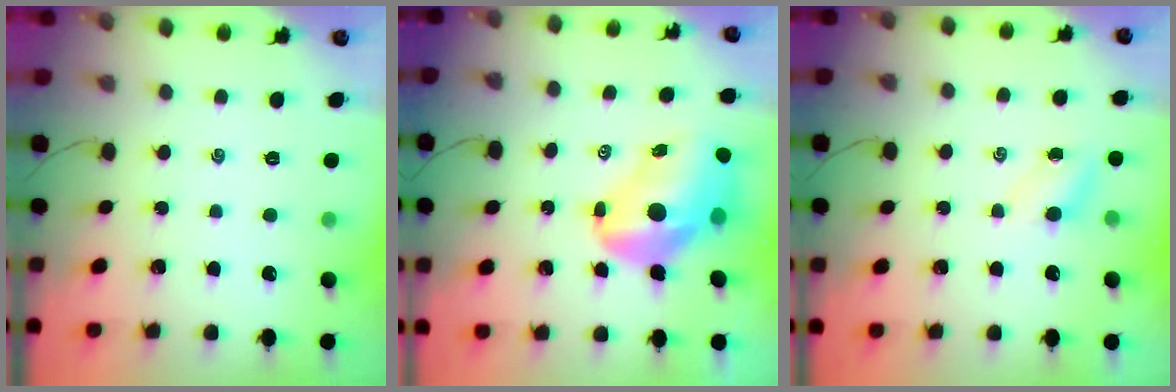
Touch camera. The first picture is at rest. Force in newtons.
{"total": 14.4, "press": 13.8, "slide": 3.8}
{"total": 4.2, "press": 4.0, "slide": 1.1}